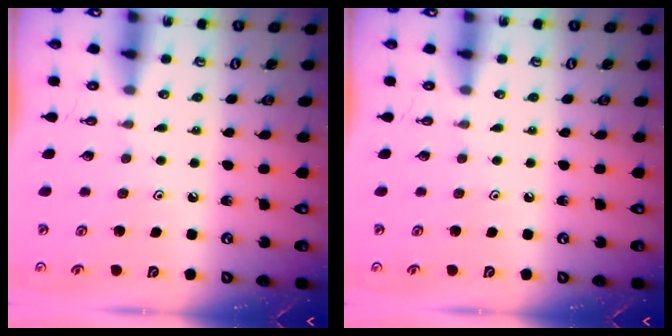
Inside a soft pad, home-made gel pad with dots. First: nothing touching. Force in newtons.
{"total": 0.0}